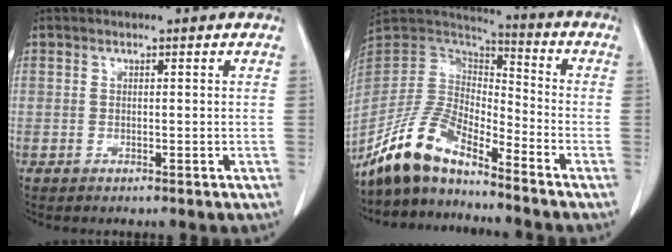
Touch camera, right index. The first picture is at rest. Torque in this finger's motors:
{"motor_torque": [0.56, -0.62, 0.43, 0.08]}